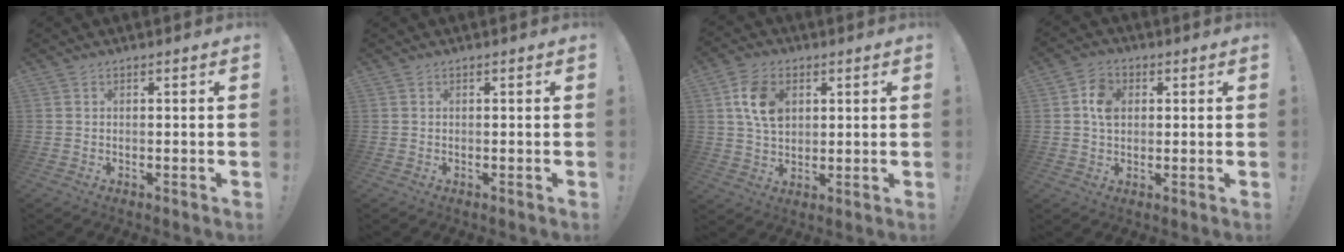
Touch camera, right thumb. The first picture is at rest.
{"total": 0.0}
{"total": 11.1, "force": [3.5, 7.8, 7.1], "torque": [-0.119, 0.006, 0.067]}
{"total": 6.7, "force": [1.2, 5.2, 4.1], "torque": [-0.062, 0.009, 0.022]}